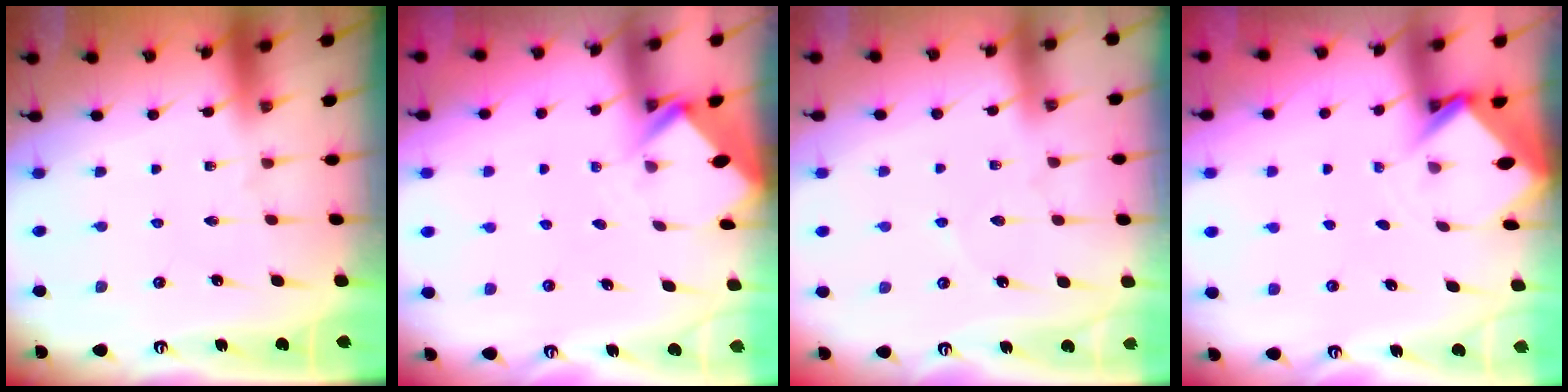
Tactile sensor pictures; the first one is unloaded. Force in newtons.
{"total": 2.5, "press": 2.5, "slide": 0.2}
{"total": 4.8, "press": 4.8, "slide": 0.6}
{"total": 2.9, "press": 2.9, "slide": 0.2}